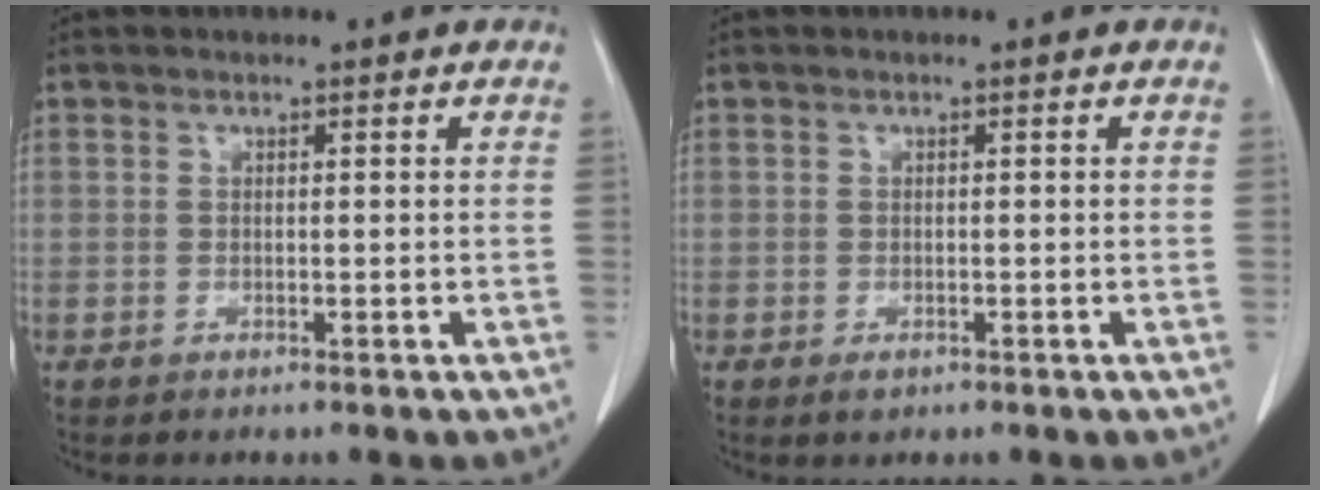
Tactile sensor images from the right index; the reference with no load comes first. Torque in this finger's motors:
{"motor_torque": [-0.03, 0.01, -0.11, -0.02]}